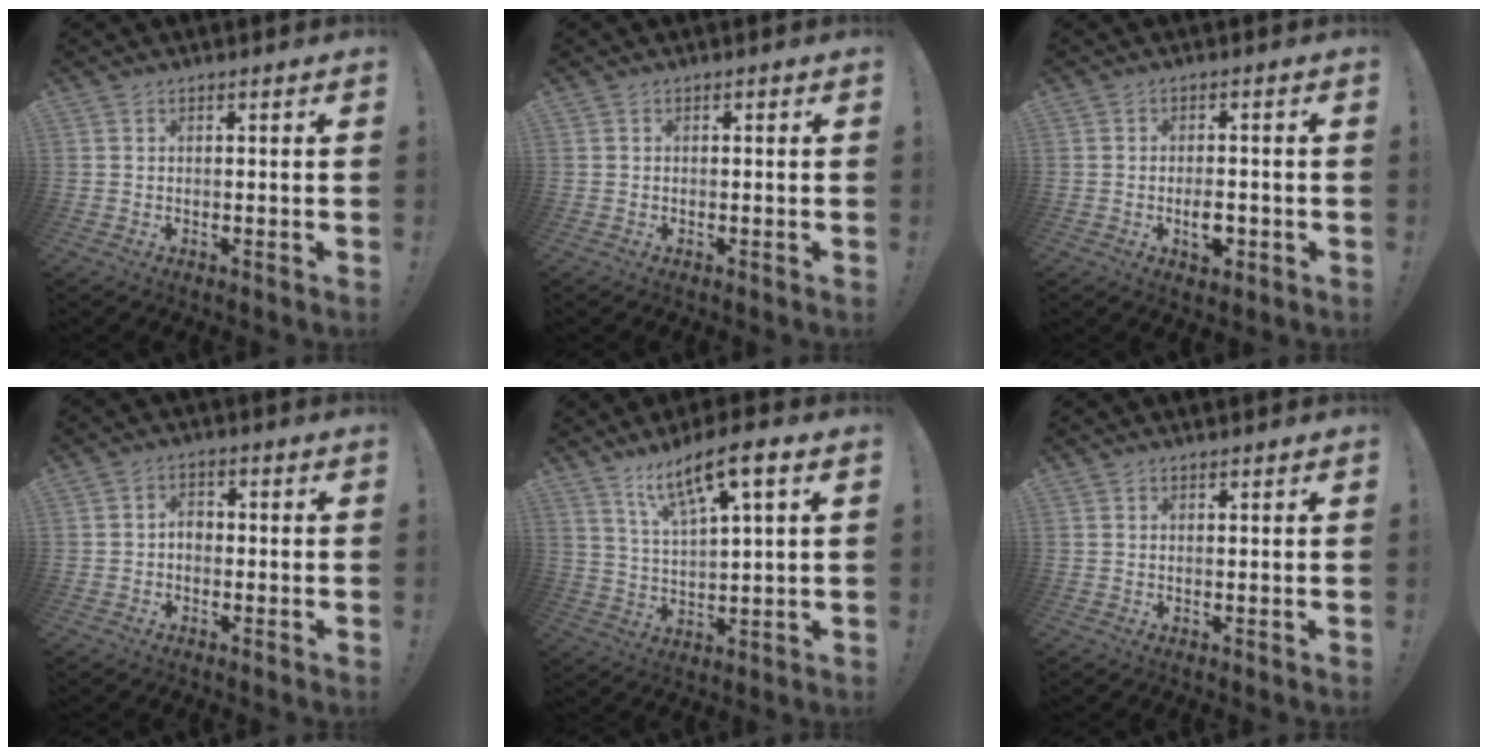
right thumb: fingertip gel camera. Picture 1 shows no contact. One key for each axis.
{"total": 0.0}
{"total": 4.9, "fx": -1.8, "fy": 2.6, "fz": 3.8, "tx": -0.049, "ty": 0.009, "tz": -0.028}
{"total": 2.8, "fx": -1.1, "fy": 1.9, "fz": 1.7, "tx": -0.035, "ty": 0.011, "tz": -0.020}
{"total": 11.1, "fx": 6.8, "fy": 2.3, "fz": 8.5, "tx": -0.141, "ty": -0.030, "tz": 0.112}
{"total": 0.6, "fx": 0.6, "fy": 0.0, "fz": -0.2, "tx": 0.013, "ty": -0.004, "tz": 0.010}